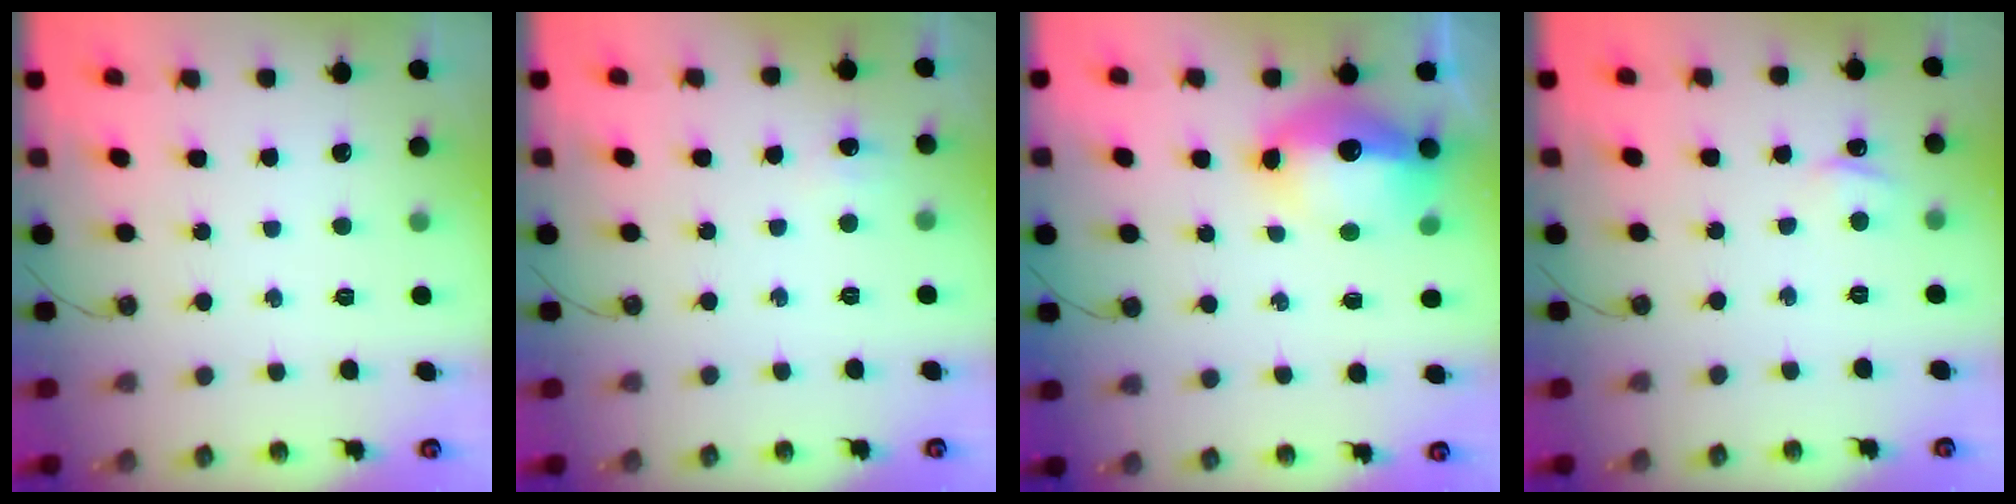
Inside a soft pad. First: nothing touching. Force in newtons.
{"total": 3.6, "press": 3.6, "slide": 0.6}
{"total": 14.6, "press": 14.5, "slide": 1.5}
{"total": 1.9, "press": 1.9, "slide": 0.2}